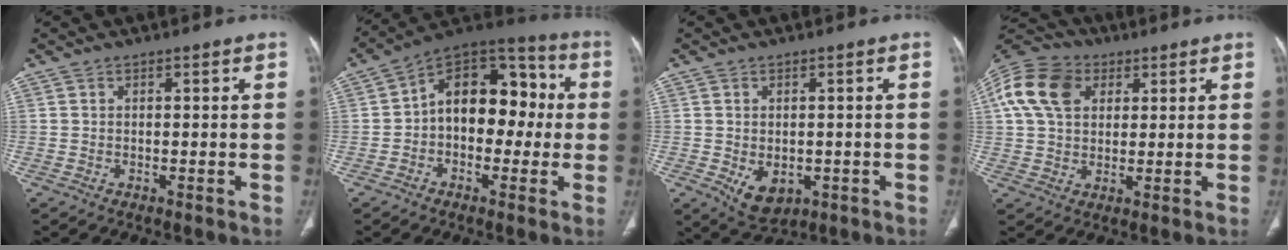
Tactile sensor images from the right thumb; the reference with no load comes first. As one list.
[{"total": 16.2, "force": [0.1, 10.7, 12.1], "torque": [-0.131, 0.051, -0.014]}, {"total": 6.2, "force": [-1.6, 4.3, 4.2], "torque": [-0.053, -0.002, -0.005]}, {"total": 16.0, "force": [5.4, 11.6, 9.7], "torque": [-0.200, 0.019, 0.093]}]